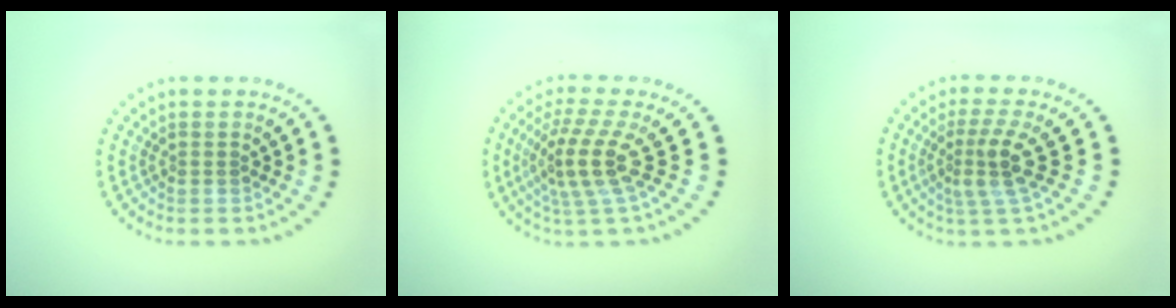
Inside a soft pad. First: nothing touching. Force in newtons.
{"total": 4.2, "press": 3.0, "slide": 2.9}
{"total": 3.1, "press": 2.2, "slide": 2.2}